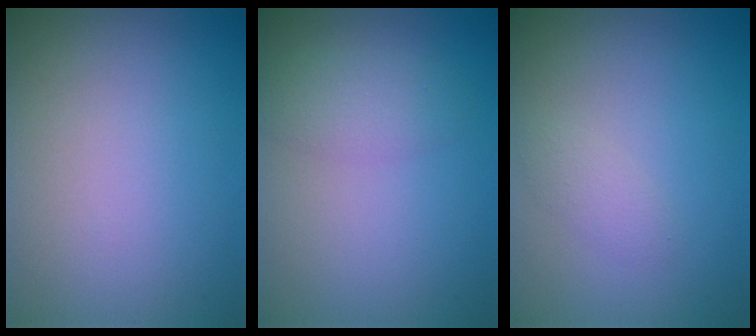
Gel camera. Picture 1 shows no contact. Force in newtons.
{"total": 2.2, "press": 2.2, "slide": 0.1}
{"total": 1.1, "press": 1.1, "slide": 0.0}